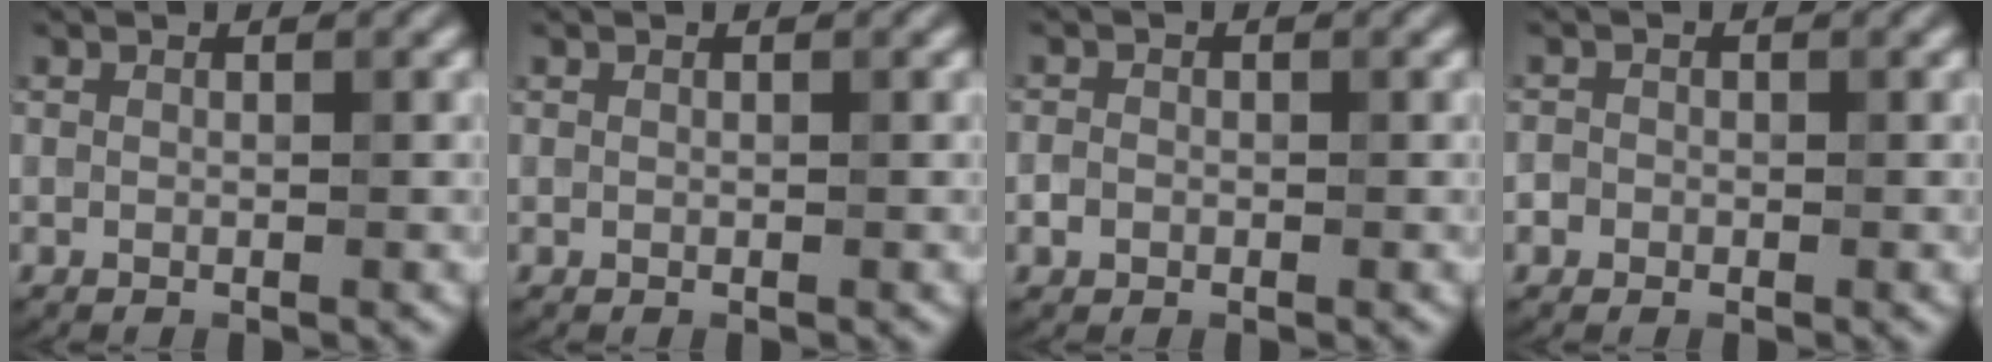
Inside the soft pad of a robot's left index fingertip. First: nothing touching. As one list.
[{"total": 0.0}, {"total": 1.0, "force": [-0.4, 0.9, 0.4], "torque": [0.007, 0.006, -0.009]}, {"total": 1.5, "force": [-0.5, 1.4, 0.3], "torque": [0.012, 0.017, -0.024]}]